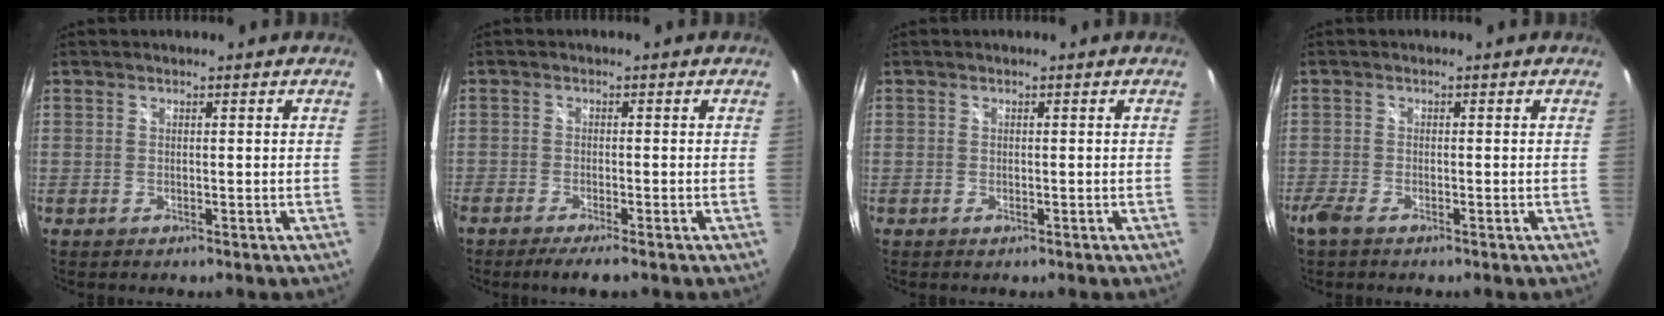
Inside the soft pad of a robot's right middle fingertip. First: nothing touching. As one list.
[{"total": 4.0, "force": [-3.2, 0.2, 2.4], "torque": [-0.058, -0.010, -0.058]}, {"total": 0.6, "force": [-0.4, 0.4, 0.3], "torque": [-0.004, -0.003, -0.008]}, {"total": 2.5, "force": [-1.9, 0.7, 1.4], "torque": [-0.038, -0.006, -0.039]}]